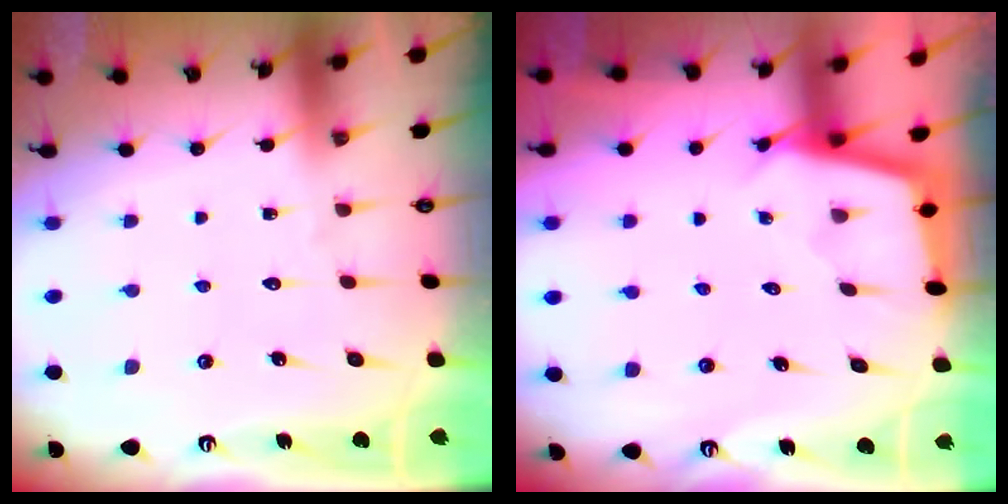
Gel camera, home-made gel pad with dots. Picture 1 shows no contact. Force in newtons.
{"total": 2.4, "press": 2.4, "slide": 0.2}